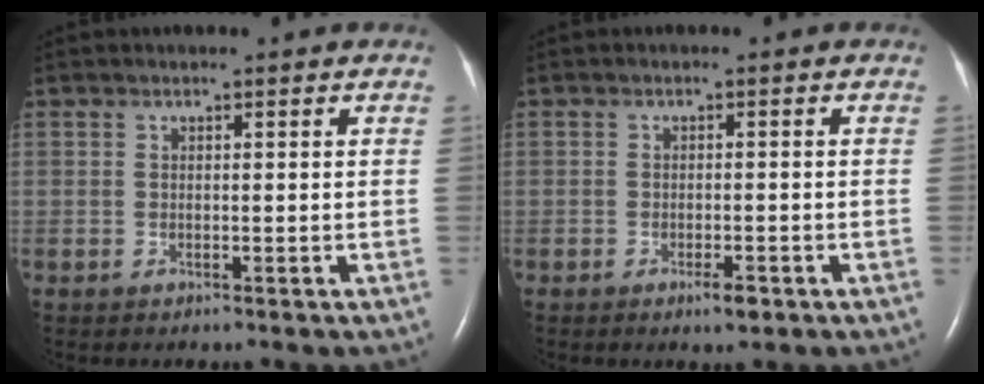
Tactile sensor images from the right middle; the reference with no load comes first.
{"total": 2.0, "force": [-1.2, 0.5, 1.5], "torque": [-0.027, -0.003, -0.015]}